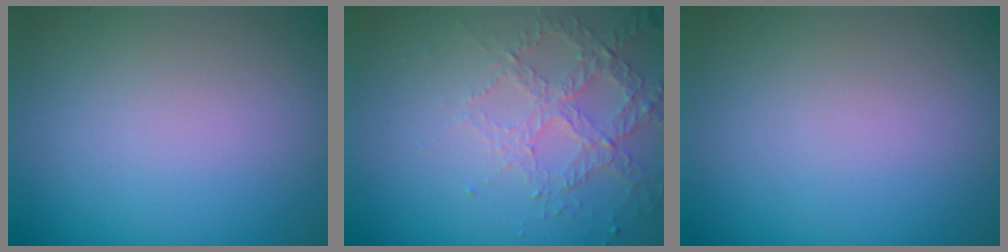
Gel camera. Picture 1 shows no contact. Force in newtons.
{"total": 3.4, "press": 2.9, "slide": 1.8}
{"total": 0.0}